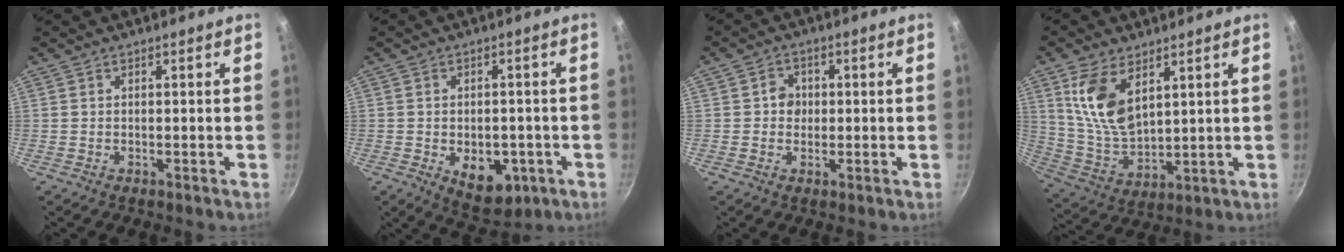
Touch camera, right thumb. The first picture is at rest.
{"total": 9.3, "force": [-2.9, 5.9, 6.6], "torque": [-0.058, 0.002, -0.026]}
{"total": 3.3, "force": [0.1, 3.0, 1.3], "torque": [0.002, 0.005, -0.003]}
{"total": 12.4, "force": [5.3, 6.6, 9.0], "torque": [-0.163, -0.038, 0.115]}